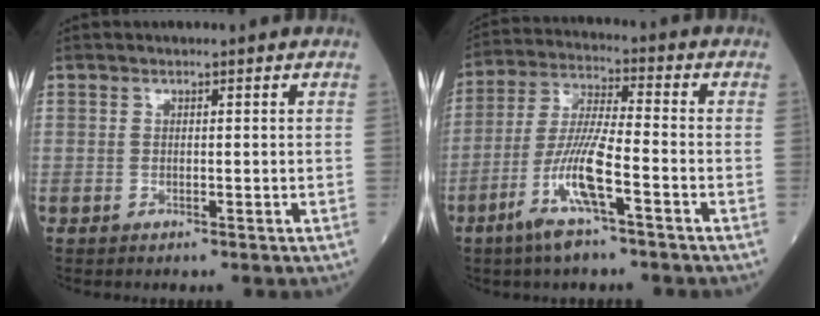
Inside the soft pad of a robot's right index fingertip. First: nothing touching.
{"total": 10.1, "force": [-4.8, 0.8, 8.9], "torque": [-0.183, -0.006, -0.094]}